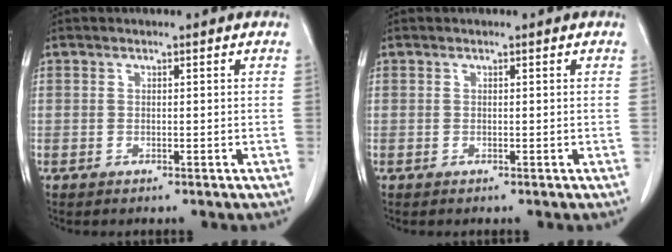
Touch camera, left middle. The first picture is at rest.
{"total": 0.0}